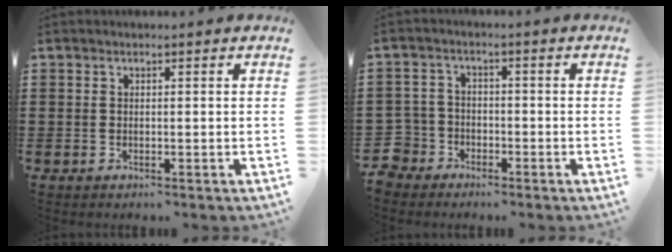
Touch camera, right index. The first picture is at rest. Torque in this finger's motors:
{"motor_torque": [-0.85, 1.29, 0.01, 0.00]}